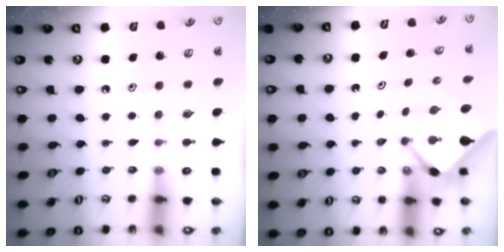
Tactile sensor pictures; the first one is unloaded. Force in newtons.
{"total": 2.6, "press": 2.6, "slide": 0.3}